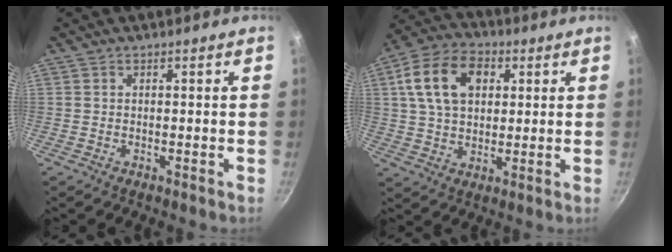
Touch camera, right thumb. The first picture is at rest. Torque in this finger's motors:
{"motor_torque": [0.31, 2.72, 1.29, -0.03, 0.46]}